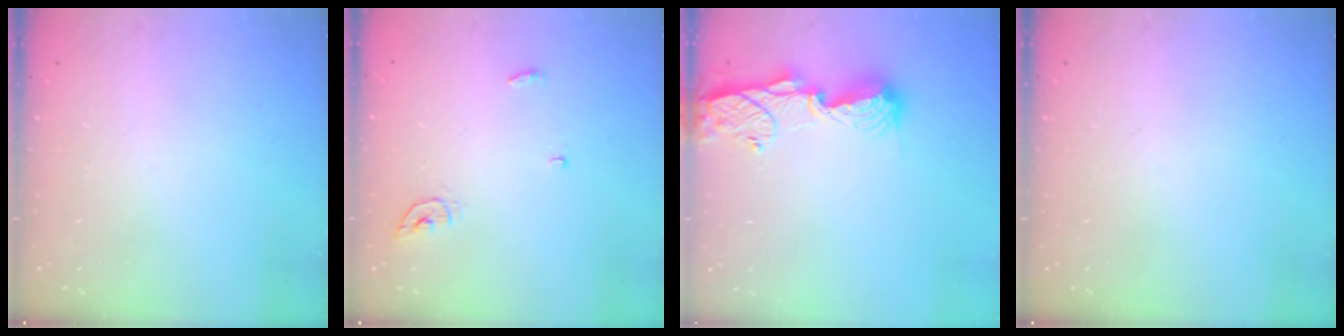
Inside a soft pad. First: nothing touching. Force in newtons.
{"total": 4.1, "press": 4.1, "slide": 0.3}
{"total": 10.6, "press": 10.5, "slide": 1.1}
{"total": 0.0}